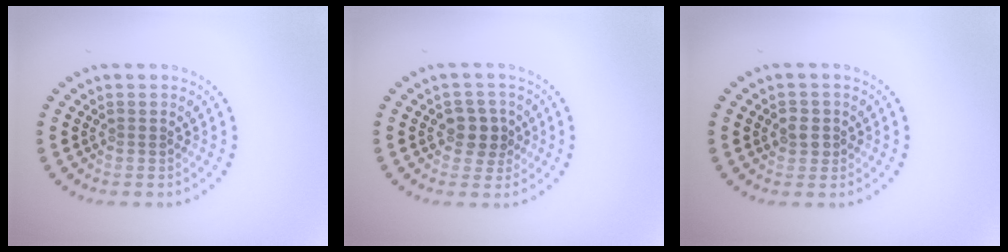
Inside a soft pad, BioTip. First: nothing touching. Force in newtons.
{"total": 2.6, "press": 2.5, "slide": 0.9}
{"total": 1.7, "press": 1.7, "slide": 0.4}